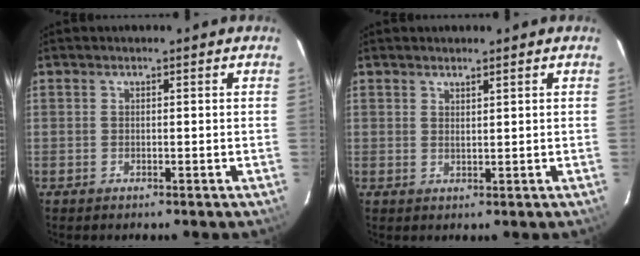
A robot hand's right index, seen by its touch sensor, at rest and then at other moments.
{"total": 1.2, "force": [1.1, 0.0, 0.6], "torque": [-0.011, -0.001, 0.018]}